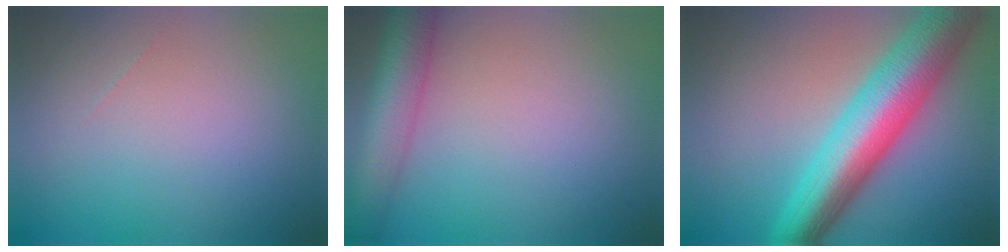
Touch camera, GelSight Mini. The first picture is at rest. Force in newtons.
{"total": 6.5, "press": 6.5, "slide": 0.3}
{"total": 10.3, "press": 10.3, "slide": 0.3}